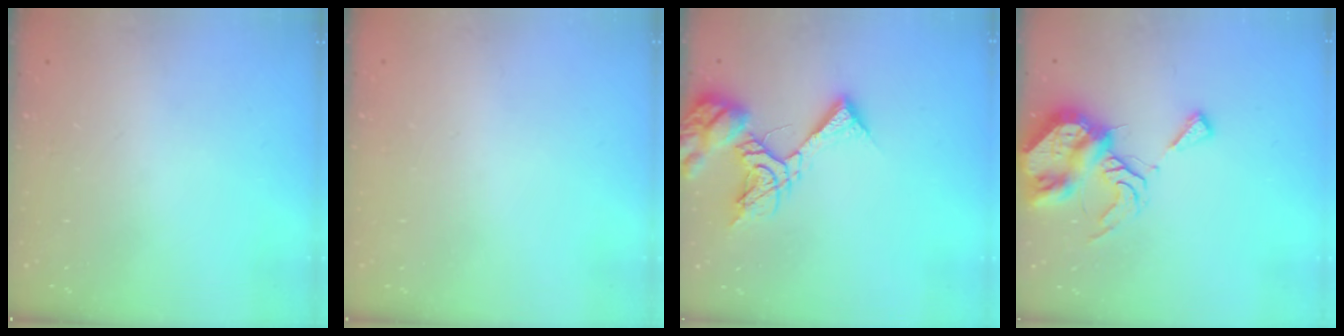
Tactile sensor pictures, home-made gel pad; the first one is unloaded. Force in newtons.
{"total": 1.8, "press": 1.8, "slide": 0.1}
{"total": 11.8, "press": 11.6, "slide": 1.6}
{"total": 12.2, "press": 12.1, "slide": 1.6}